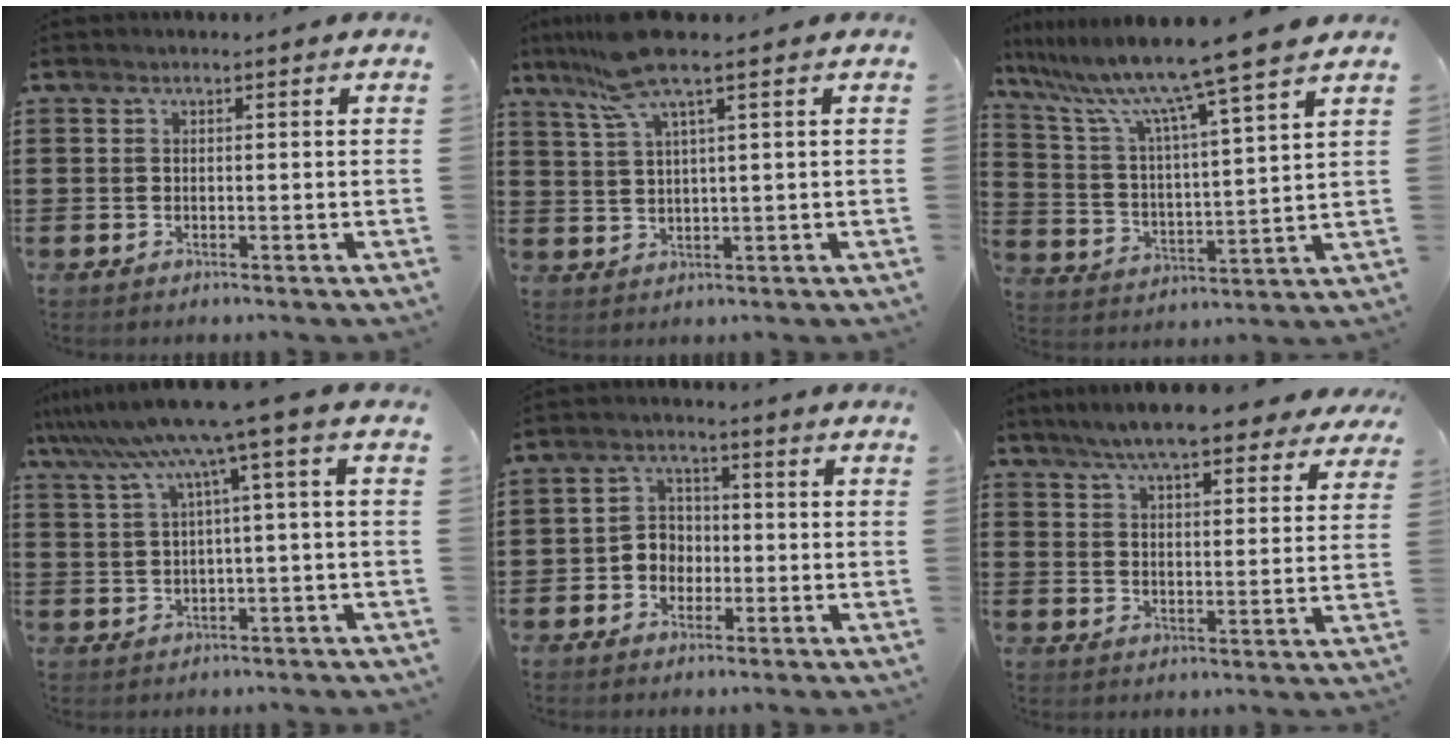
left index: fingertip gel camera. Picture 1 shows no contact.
{"total": 7.9, "force": [5.1, 0.8, 6.0], "torque": [-0.138, -0.003, 0.090]}
{"total": 10.5, "force": [8.9, -1.3, 5.5], "torque": [-0.143, -0.060, 0.141]}
{"total": 7.9, "force": [3.4, -0.9, 7.1], "torque": [-0.150, -0.024, 0.052]}
{"total": 3.8, "force": [-1.5, 3.3, 1.3], "torque": [-0.035, 0.011, -0.035]}
{"total": 8.4, "force": [7.5, 0.9, 3.8], "torque": [-0.090, -0.020, 0.135]}